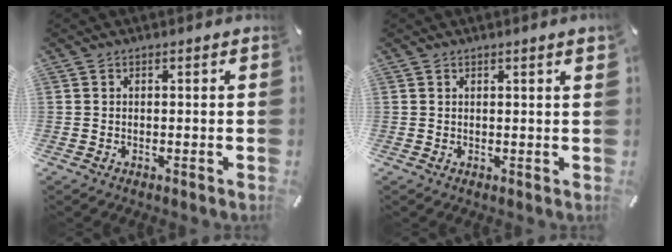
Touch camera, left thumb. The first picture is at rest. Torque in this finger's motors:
{"motor_torque": [0.03, -0.11, -0.03, -0.02, 0.07]}